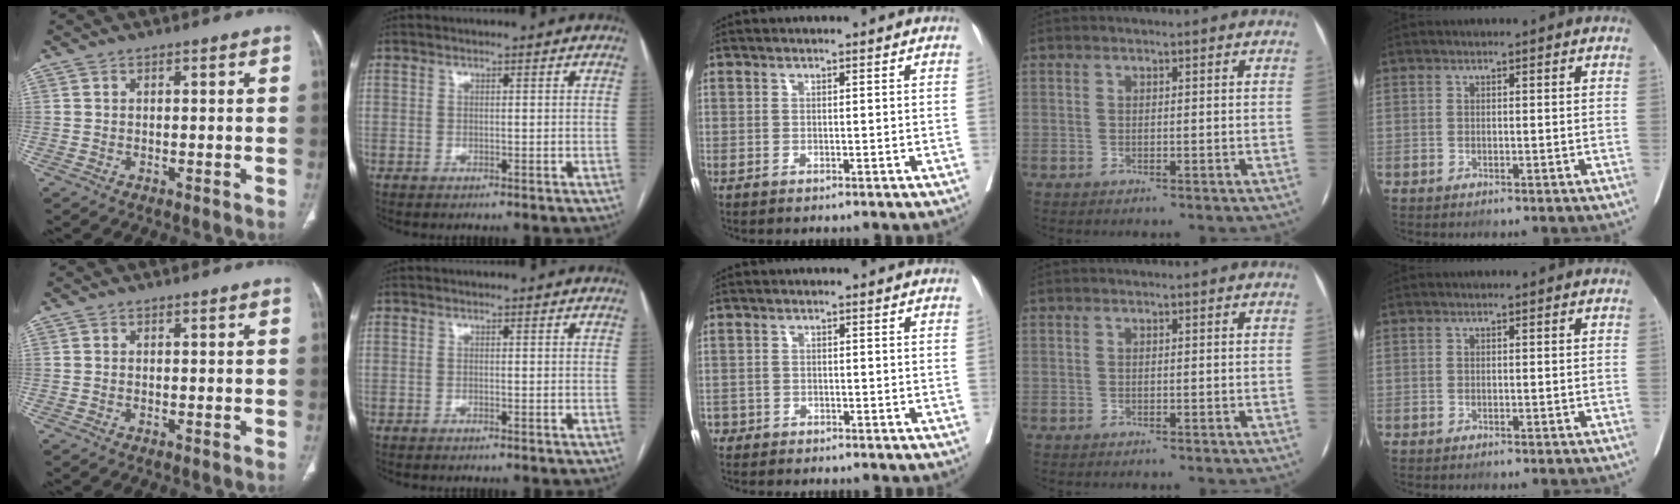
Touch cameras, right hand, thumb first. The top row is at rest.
{"middle": {"total": 1.9, "force": [-1.6, 0.9, -0.1], "torque": [-0.002, 0.000, -0.032]}}